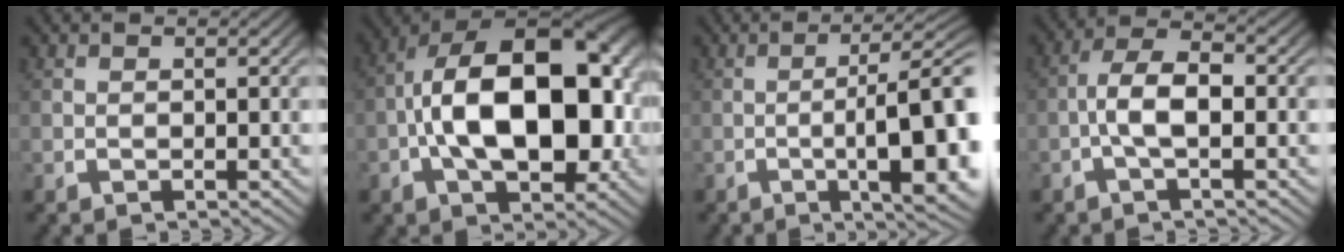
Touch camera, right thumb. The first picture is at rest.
{"total": 19.8, "force": [-0.2, 12.1, 15.7], "torque": [-0.257, -0.038, 0.007]}
{"total": 10.7, "force": [-1.5, 4.1, 9.8], "torque": [-0.152, -0.022, -0.009]}
{"total": 5.3, "force": [-0.6, 2.5, 4.6], "torque": [-0.099, -0.010, -0.012]}